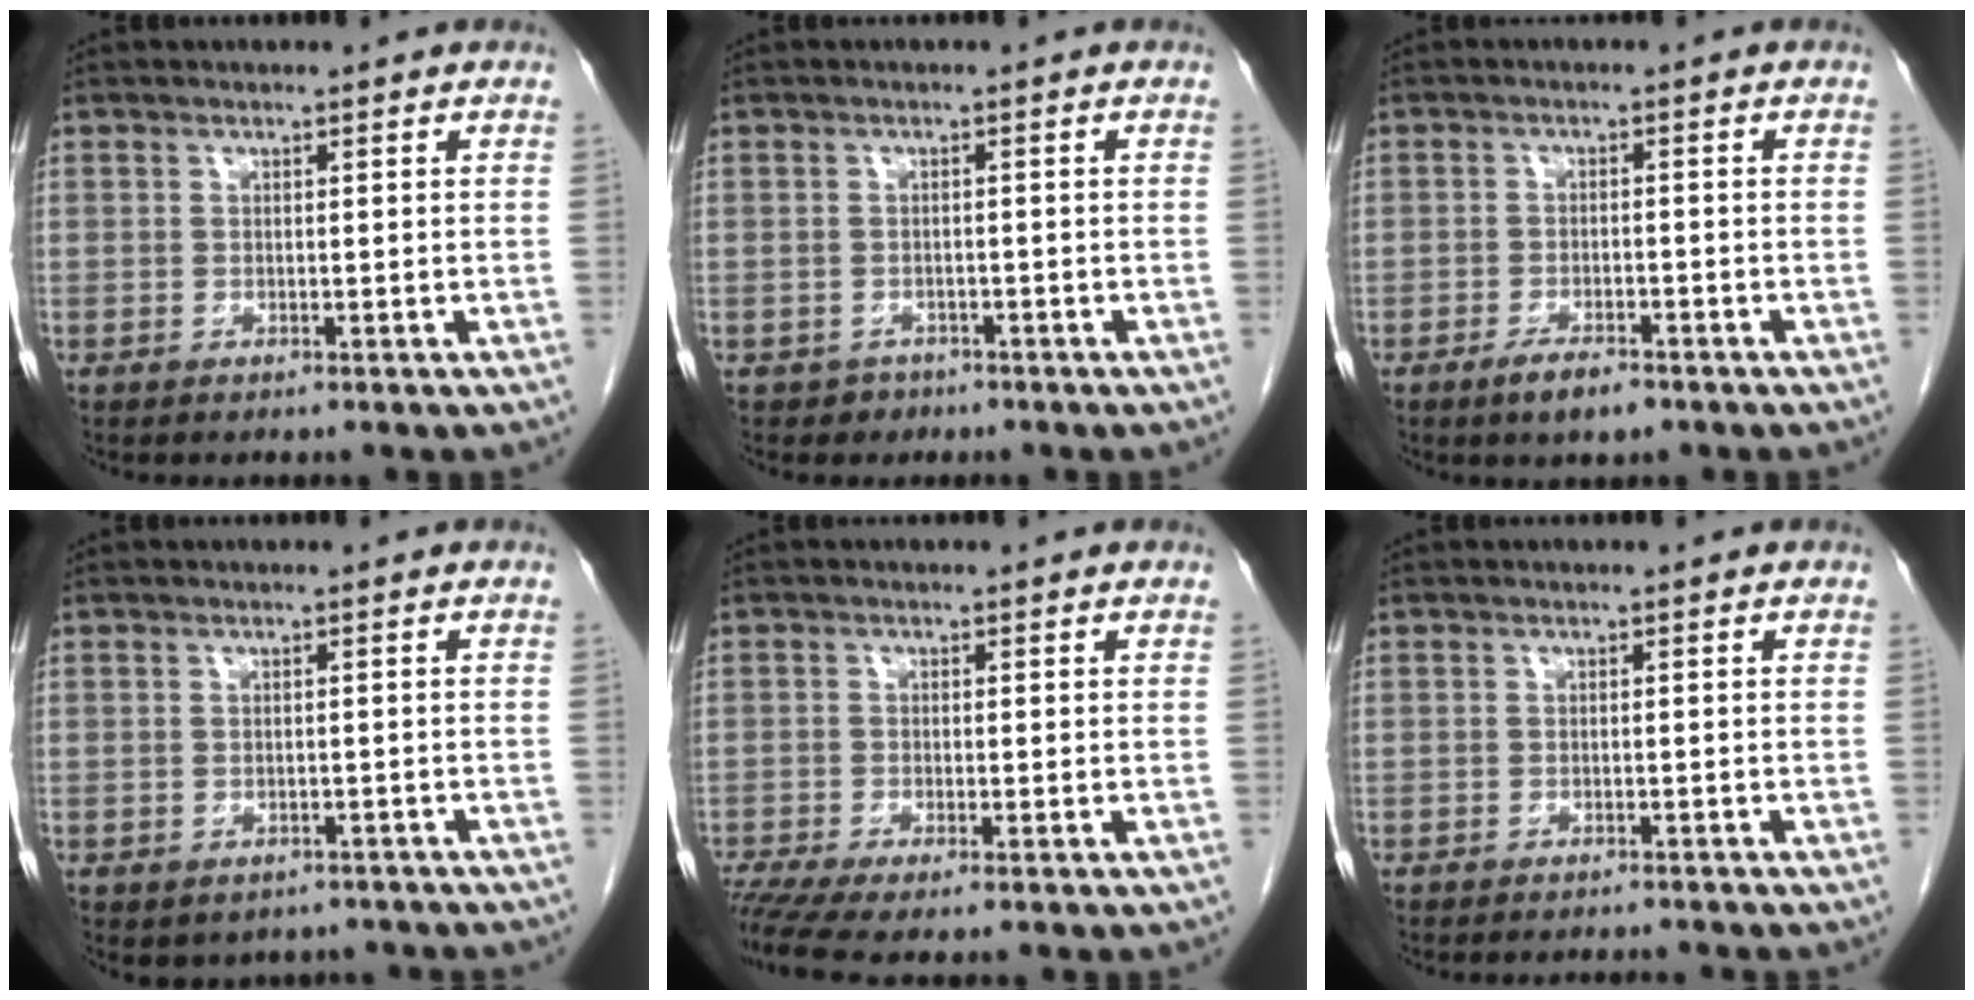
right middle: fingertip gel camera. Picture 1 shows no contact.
{"total": 1.6, "force": [-1.0, 1.2, -0.2], "torque": [-0.001, 0.007, -0.015]}
{"total": 3.9, "force": [-2.7, 1.2, 2.6], "torque": [-0.050, -0.002, -0.044]}
{"total": 4.4, "force": [-3.5, 2.6, 0.7], "torque": [0.001, 0.013, -0.040]}
{"total": 5.0, "force": [-3.8, 0.4, 3.3], "torque": [-0.060, -0.009, -0.068]}
{"total": 2.4, "force": [-2.4, -0.2, 0.3], "torque": [0.001, -0.006, -0.030]}